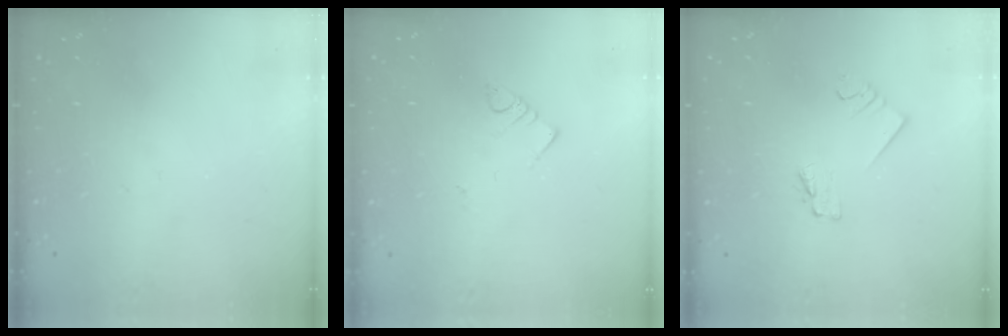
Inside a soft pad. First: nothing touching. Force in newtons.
{"total": 2.7, "press": 2.6, "slide": 0.5}
{"total": 1.6, "press": 1.5, "slide": 0.2}